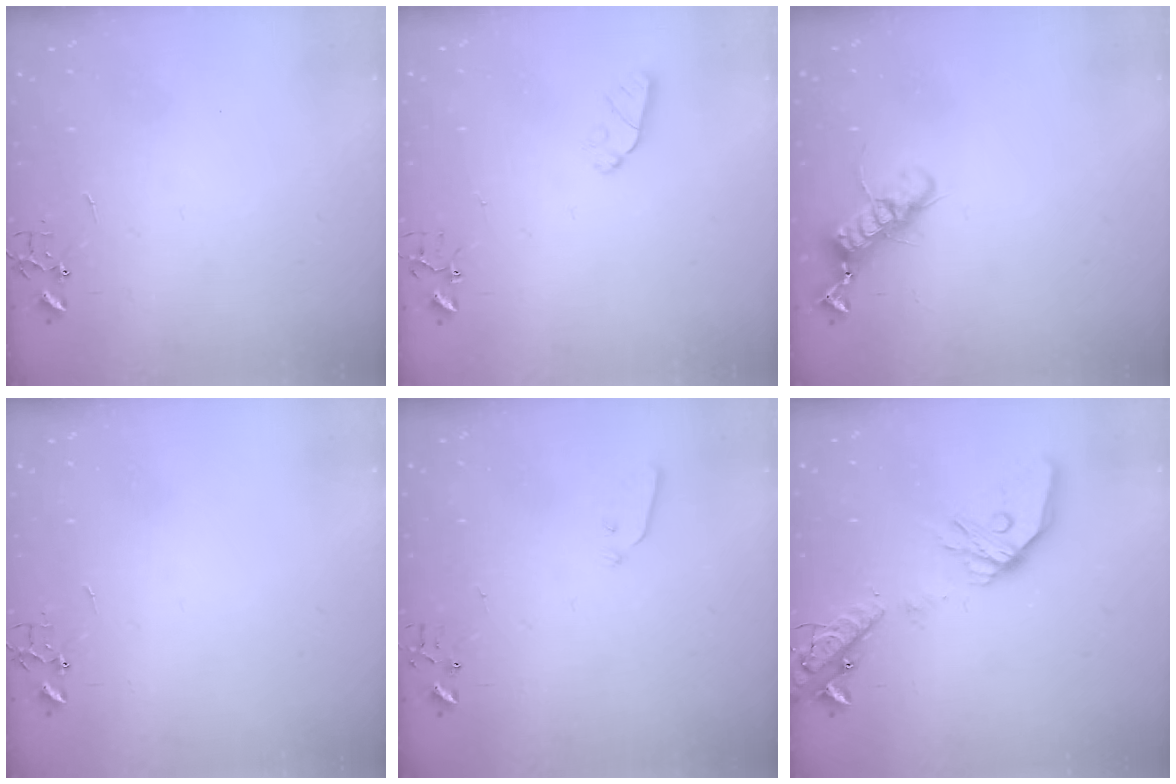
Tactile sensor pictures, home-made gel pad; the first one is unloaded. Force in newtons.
{"total": 6.2, "press": 6.2, "slide": 0.0}
{"total": 12.0, "press": 12.0, "slide": 1.3}
{"total": 0.0}
{"total": 3.8, "press": 3.8, "slide": 0.1}
{"total": 20.2, "press": 20.0, "slide": 3.0}